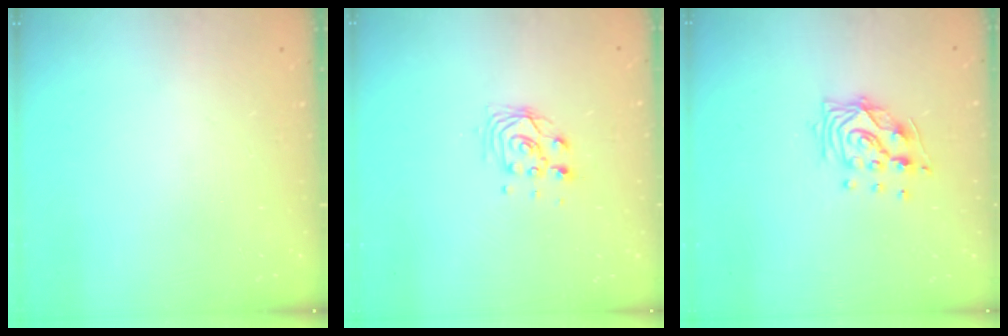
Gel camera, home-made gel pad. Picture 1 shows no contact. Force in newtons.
{"total": 7.4, "press": 7.4, "slide": 0.8}
{"total": 11.0, "press": 11.0, "slide": 0.9}